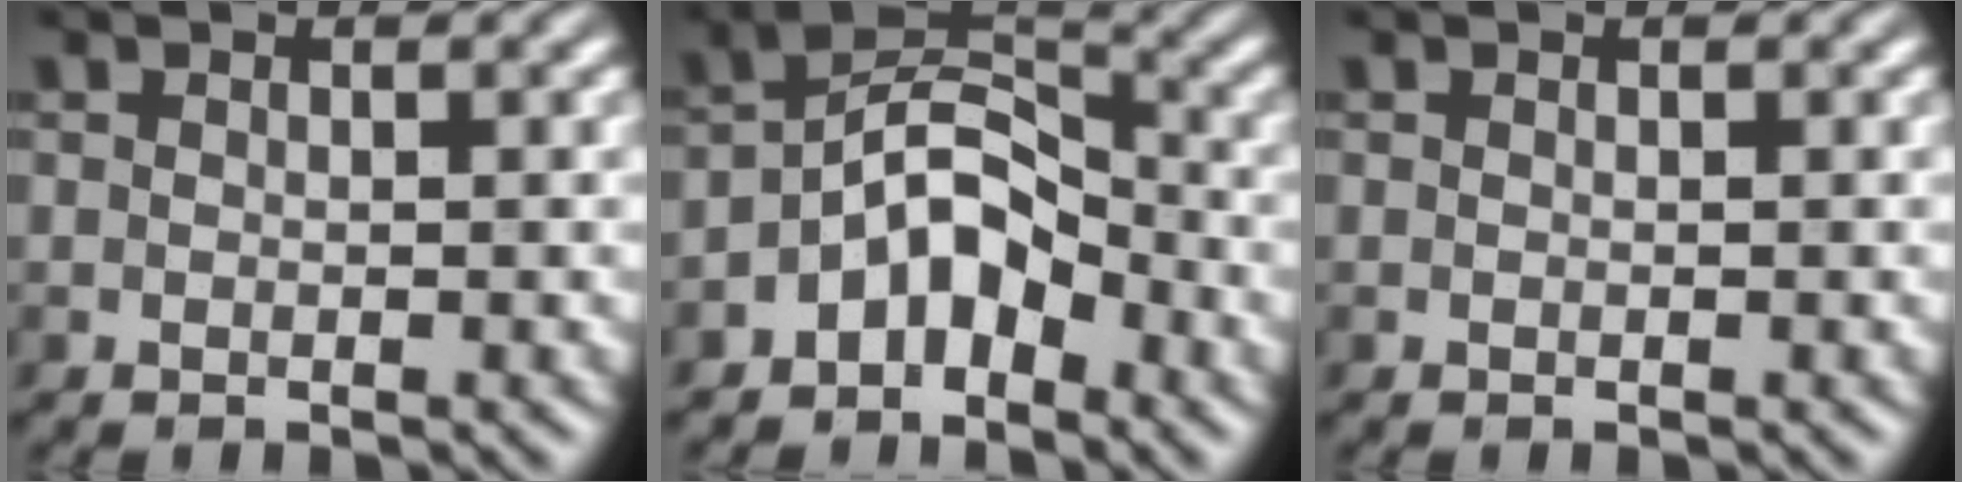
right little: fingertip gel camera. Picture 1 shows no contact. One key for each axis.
{"total": 5.0, "fx": -3.0, "fy": 2.6, "fz": 3.1, "tx": -0.041, "ty": 0.018, "tz": -0.060}
{"total": 0.0}